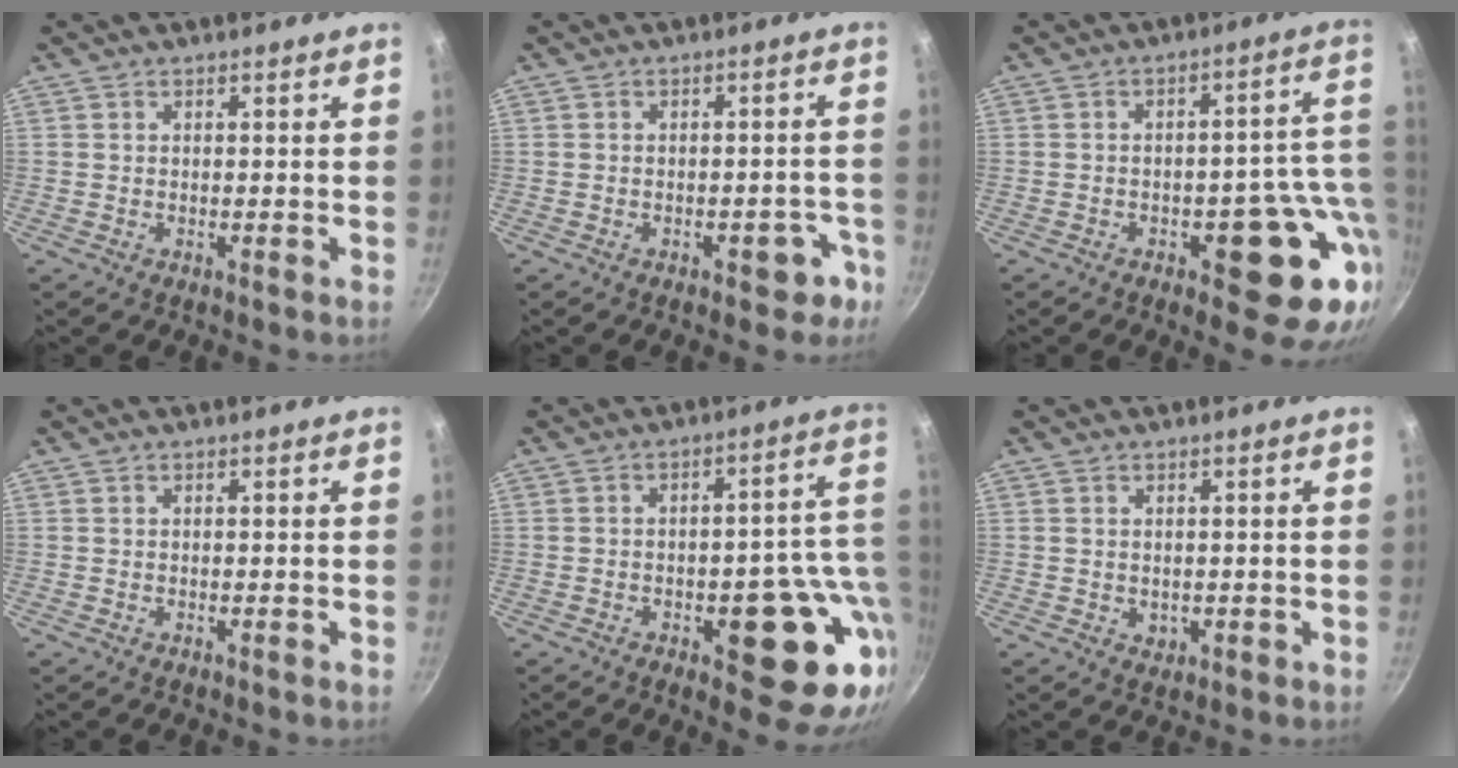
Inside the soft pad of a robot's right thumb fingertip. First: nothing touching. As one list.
[{"total": 5.1, "force": [-2.7, 2.8, 3.3], "torque": [-0.006, 0.029, -0.024]}, {"total": 15.6, "force": [-4.1, 7.3, 13.2], "torque": [-0.094, 0.024, -0.049]}, {"total": 0.0}, {"total": 17.7, "force": [-4.2, 7.7, 15.4], "torque": [-0.124, 0.016, -0.052]}, {"total": 1.5, "force": [0.2, 1.3, 0.7], "torque": [-0.008, -0.002, 0.007]}]